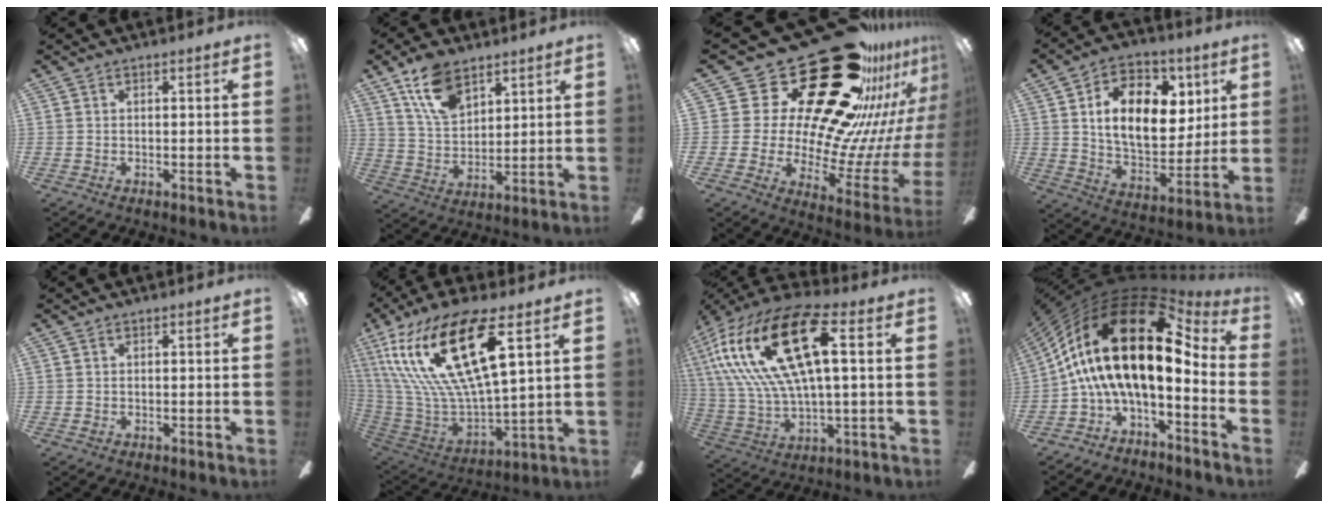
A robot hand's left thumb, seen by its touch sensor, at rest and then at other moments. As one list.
[{"total": 13.0, "force": [8.2, 7.4, 6.8], "torque": [-0.131, -0.021, 0.156]}, {"total": 37.6, "force": [23.8, 18.2, 22.7], "torque": [-0.285, -0.210, 0.466]}, {"total": 18.5, "force": [6.0, 11.6, 13.0], "torque": [-0.201, -0.004, 0.106]}, {"total": 0.6, "force": [0.1, 0.5, 0.3], "torque": [-0.005, 0.005, 0.001]}, {"total": 26.4, "force": [12.5, 8.5, 21.7], "torque": [-0.447, -0.063, 0.209]}, {"total": 24.9, "force": [8.4, 10.7, 20.8], "torque": [-0.424, -0.015, 0.141]}, {"total": 24.8, "force": [5.6, 10.0, 22.0], "torque": [-0.450, -0.039, 0.086]}]